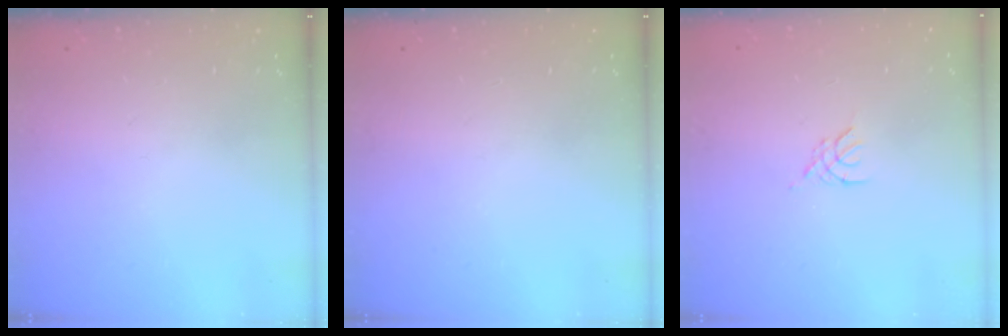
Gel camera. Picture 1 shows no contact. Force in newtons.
{"total": 0.0}
{"total": 2.6, "press": 2.5, "slide": 0.6}